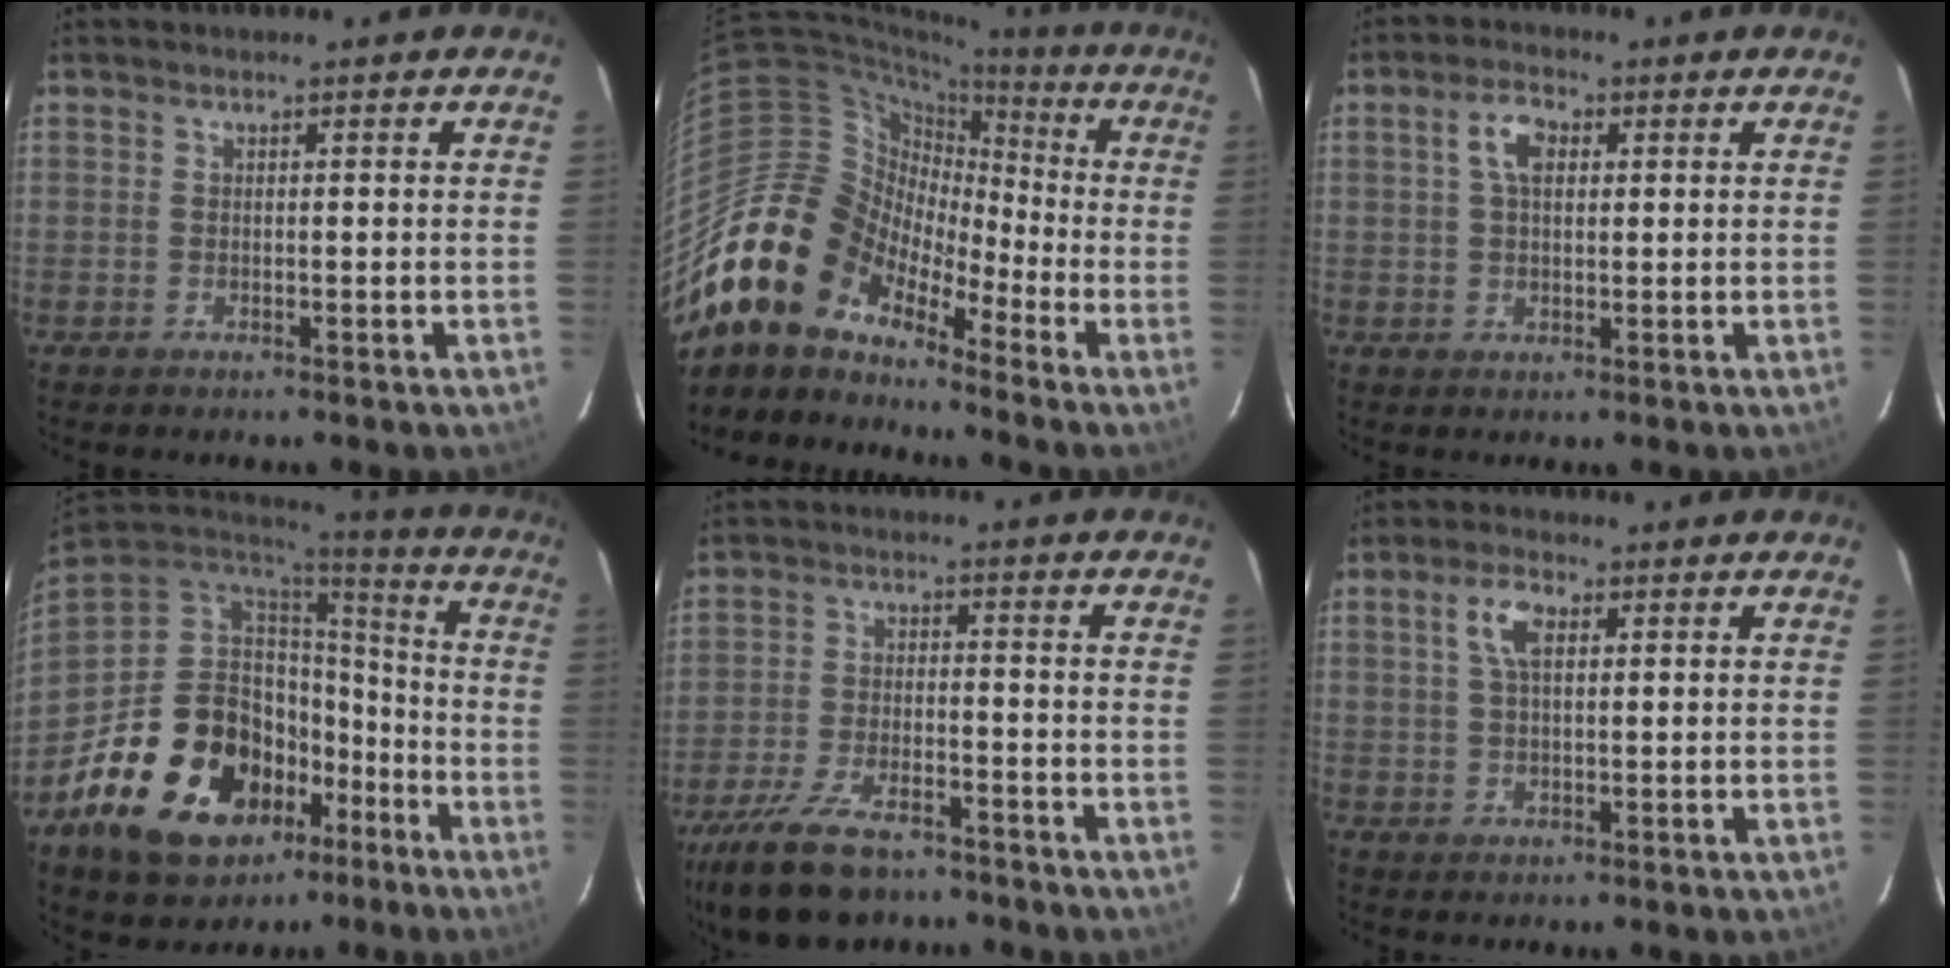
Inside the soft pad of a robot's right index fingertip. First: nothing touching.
{"total": 15.8, "force": [-12.0, 8.6, 5.6], "torque": [-0.114, 0.019, -0.239]}
{"total": 4.7, "force": [1.3, 2.6, 3.6], "torque": [-0.069, 0.014, 0.025]}
{"total": 24.5, "force": [-10.9, 15.8, 15.2], "torque": [-0.309, -0.007, -0.161]}
{"total": 14.8, "force": [-10.9, 6.1, 7.9], "torque": [-0.184, -0.021, -0.191]}
{"total": 4.7, "force": [1.6, 2.2, 3.9], "torque": [-0.074, 0.011, 0.029]}